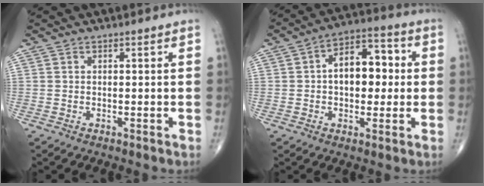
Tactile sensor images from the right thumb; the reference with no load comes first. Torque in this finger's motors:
{"motor_torque": [0.66, 2.89, 1.18, -0.09, 0.04]}